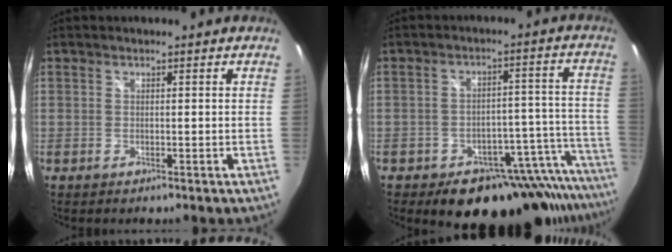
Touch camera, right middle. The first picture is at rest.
{"total": 19.1, "force": [-16.7, 7.0, 6.3], "torque": [-0.055, 0.027, -0.209]}